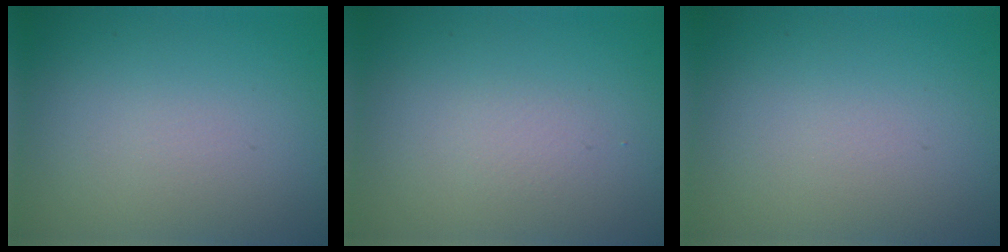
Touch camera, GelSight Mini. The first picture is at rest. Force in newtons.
{"total": 0.7, "press": 0.7, "slide": 0.0}
{"total": 0.0}